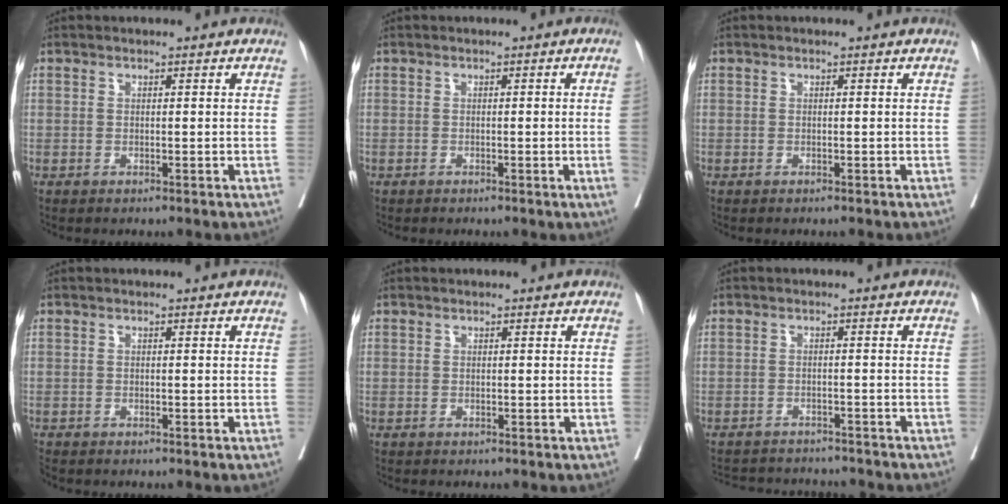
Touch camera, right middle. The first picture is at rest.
{"total": 1.8, "force": [-0.4, -0.6, 1.6], "torque": [-0.018, -0.001, -0.007]}
{"total": 1.1, "force": [-1.0, 0.1, 0.4], "torque": [-0.004, -0.001, -0.016]}
{"total": 1.1, "force": [-1.0, 0.3, 0.1], "torque": [-0.008, -0.004, -0.021]}
{"total": 0.0}
{"total": 10.3, "force": [-9.9, 2.1, 2.2], "torque": [-0.042, 0.008, -0.128]}